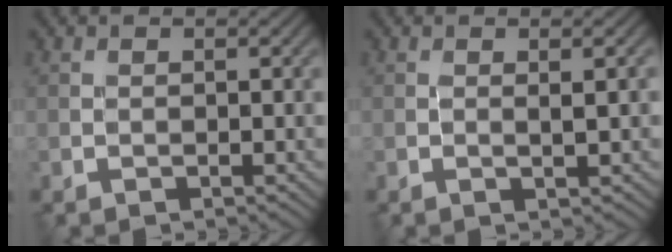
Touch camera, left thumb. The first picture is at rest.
{"total": 2.1, "force": [0.2, 0.4, 2.1], "torque": [-0.030, 0.005, 0.002]}